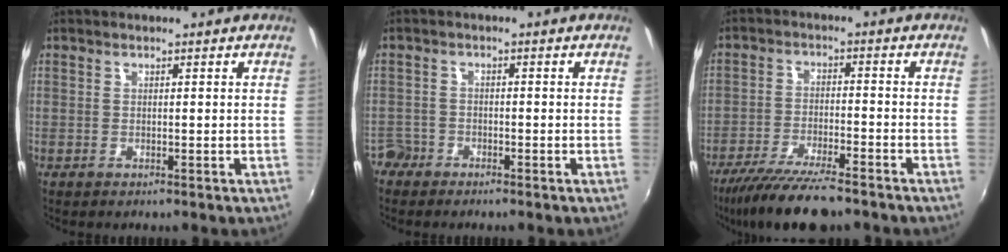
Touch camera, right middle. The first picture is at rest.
{"total": 4.2, "force": [-3.2, 2.6, 0.2], "torque": [-0.022, 0.000, -0.069]}
{"total": 12.3, "force": [-10.1, 2.0, 6.8], "torque": [-0.150, -0.029, -0.173]}